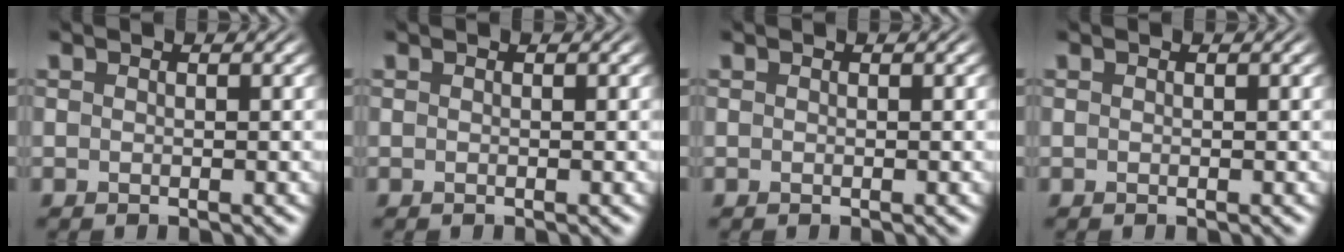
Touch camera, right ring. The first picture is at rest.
{"total": 0.0}
{"total": 0.0}
{"total": 0.0}